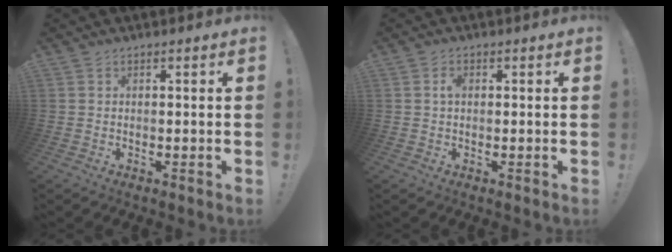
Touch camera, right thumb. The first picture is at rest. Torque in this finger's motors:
{"motor_torque": [-0.07, 0.21, 0.38, 0.09, -0.02]}